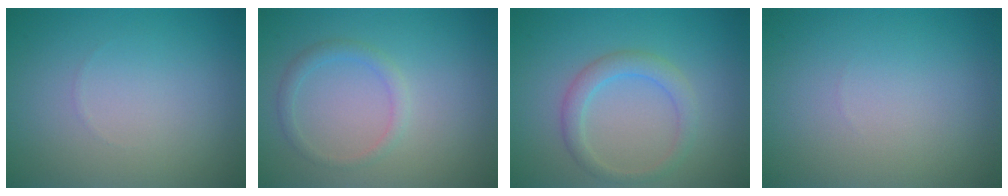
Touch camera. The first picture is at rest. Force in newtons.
{"total": 1.5, "press": 1.5, "slide": 0.1}
{"total": 2.5, "press": 2.5, "slide": 0.1}
{"total": 0.0}